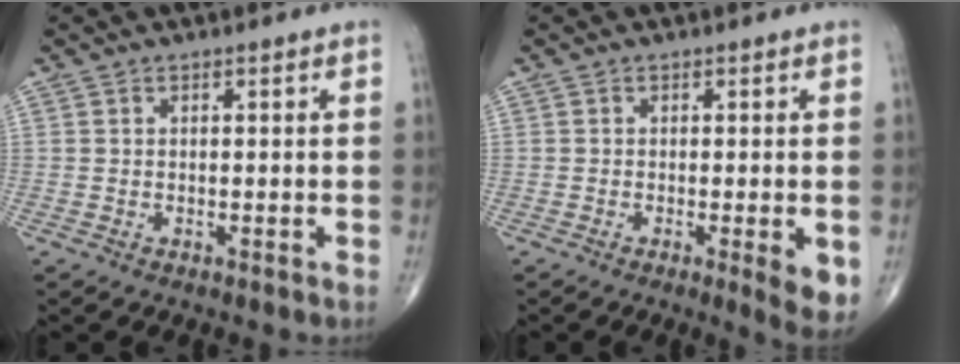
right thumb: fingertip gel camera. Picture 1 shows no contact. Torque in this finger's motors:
{"motor_torque": [0.87, 1.14, 0.69, -0.08, 0.17]}